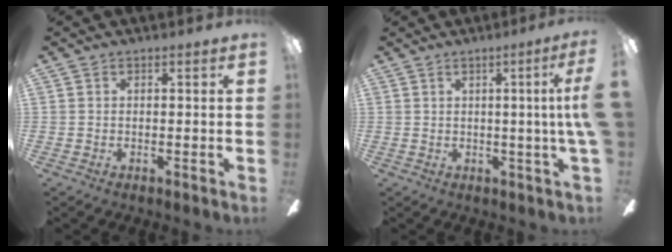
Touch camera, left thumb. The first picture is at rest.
{"total": 6.6, "force": [1.3, -0.2, 6.4], "torque": [-0.098, -0.010, 0.018]}